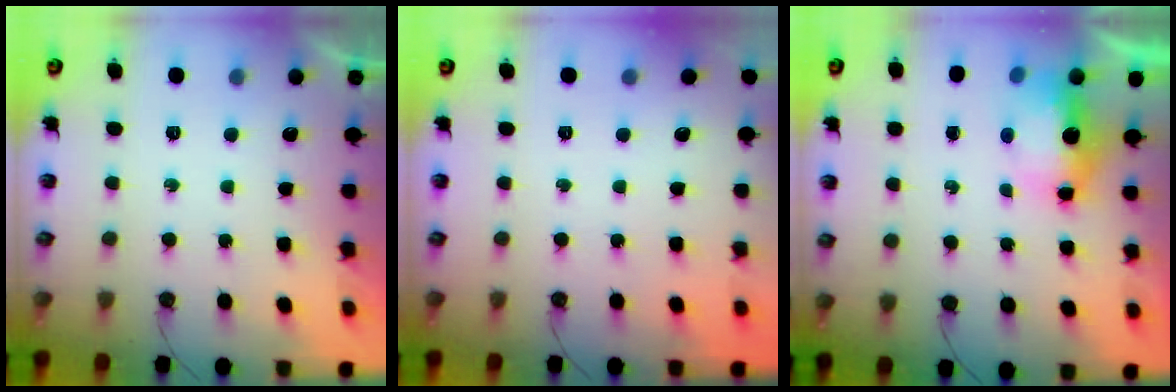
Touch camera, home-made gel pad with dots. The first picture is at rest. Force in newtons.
{"total": 0.0}
{"total": 10.0, "press": 8.0, "slide": 6.1}